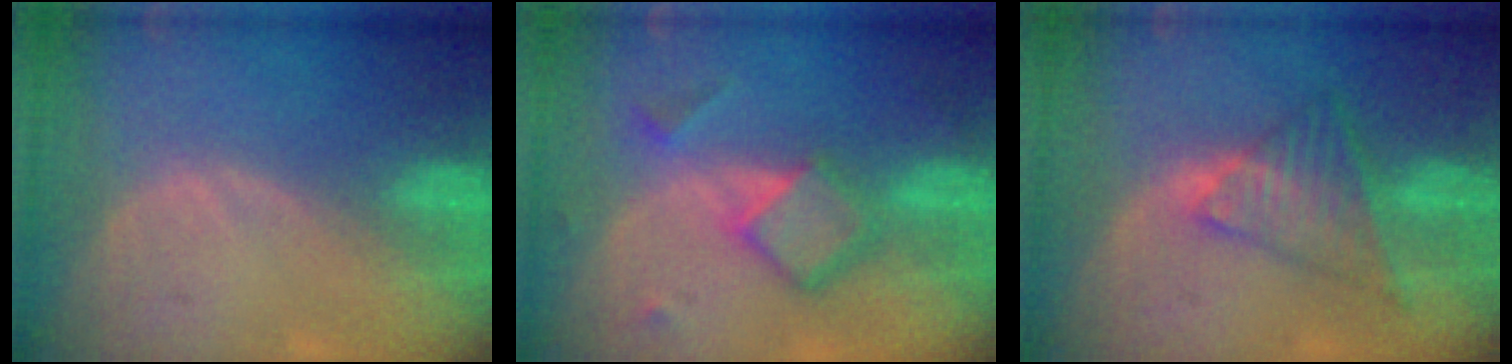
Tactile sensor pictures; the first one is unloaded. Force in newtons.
{"total": 6.7, "press": 5.8, "slide": 3.5}
{"total": 7.6, "press": 6.4, "slide": 4.1}